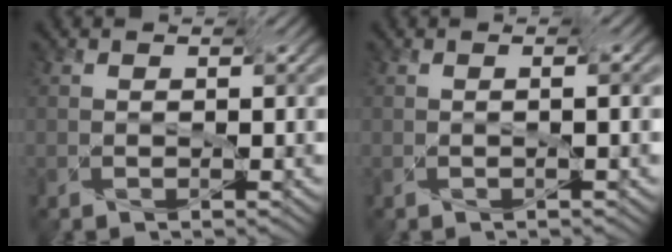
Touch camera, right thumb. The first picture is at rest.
{"total": 1.0, "force": [-0.2, -0.3, 1.0], "torque": [-0.013, 0.005, -0.006]}